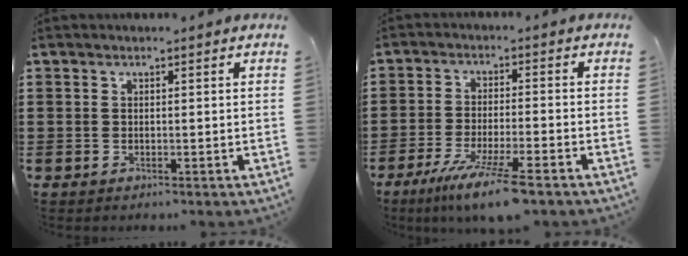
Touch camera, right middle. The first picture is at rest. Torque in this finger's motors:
{"motor_torque": [2.14, 0.00, 0.50, 0.21]}